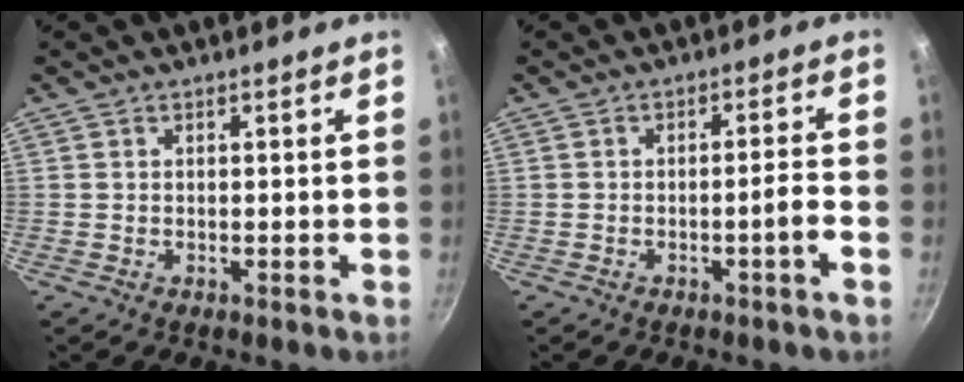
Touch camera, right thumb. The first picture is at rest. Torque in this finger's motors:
{"motor_torque": [2.52, 2.49, 0.94, -0.68, 0.14]}